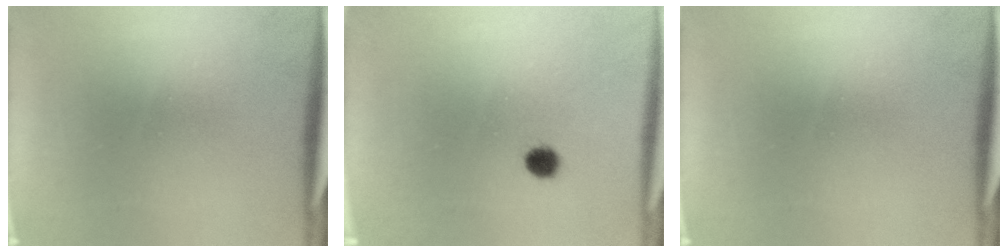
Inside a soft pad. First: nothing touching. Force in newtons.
{"total": 2.6}
{"total": 0.0}